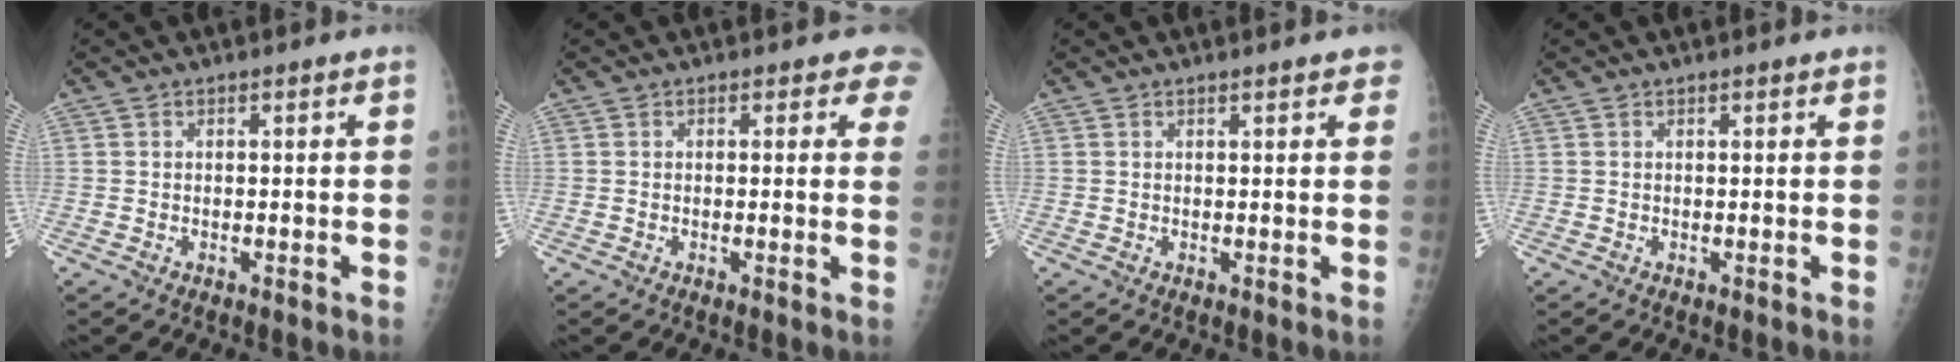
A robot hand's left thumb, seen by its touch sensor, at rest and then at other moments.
{"total": 3.1, "force": [2.4, 1.6, 1.2], "torque": [0.015, -0.009, 0.010]}
{"total": 3.3, "force": [2.4, 0.9, 2.1], "torque": [-0.010, 0.003, 0.027]}
{"total": 1.0, "force": [0.7, 0.2, 0.6], "torque": [-0.006, 0.001, 0.010]}